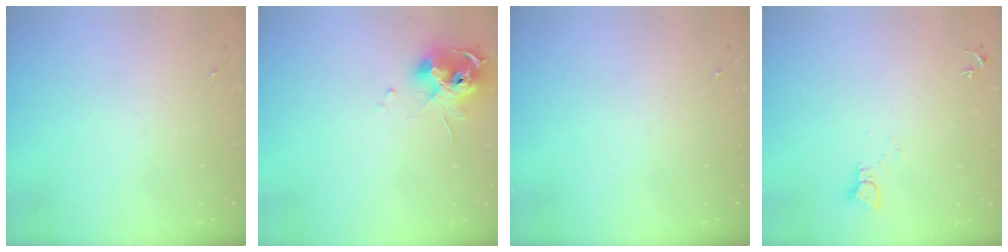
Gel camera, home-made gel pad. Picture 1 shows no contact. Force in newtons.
{"total": 12.9, "press": 12.9, "slide": 1.4}
{"total": 0.0}
{"total": 2.4, "press": 2.4, "slide": 0.2}